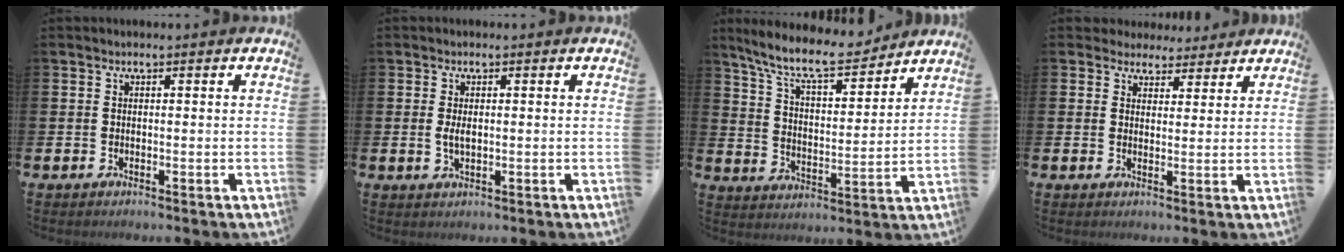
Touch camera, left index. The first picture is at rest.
{"total": 1.9, "force": [0.1, 0.9, 1.6], "torque": [-0.027, 0.002, 0.000]}
{"total": 9.8, "force": [8.8, 2.0, 3.7], "torque": [-0.100, -0.053, 0.155]}
{"total": 3.2, "force": [2.8, 1.6, -0.3], "torque": [0.005, -0.017, 0.046]}